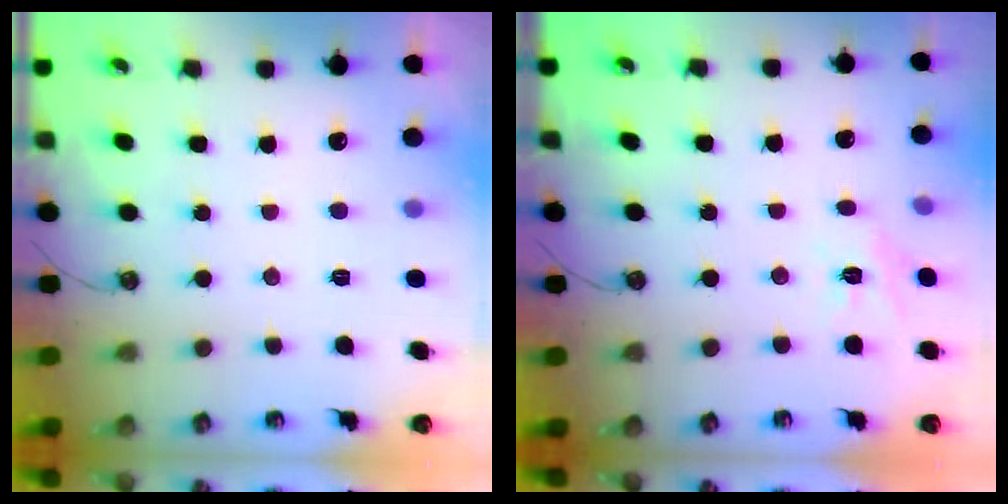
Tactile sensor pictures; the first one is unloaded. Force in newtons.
{"total": 6.0, "press": 5.9, "slide": 0.4}